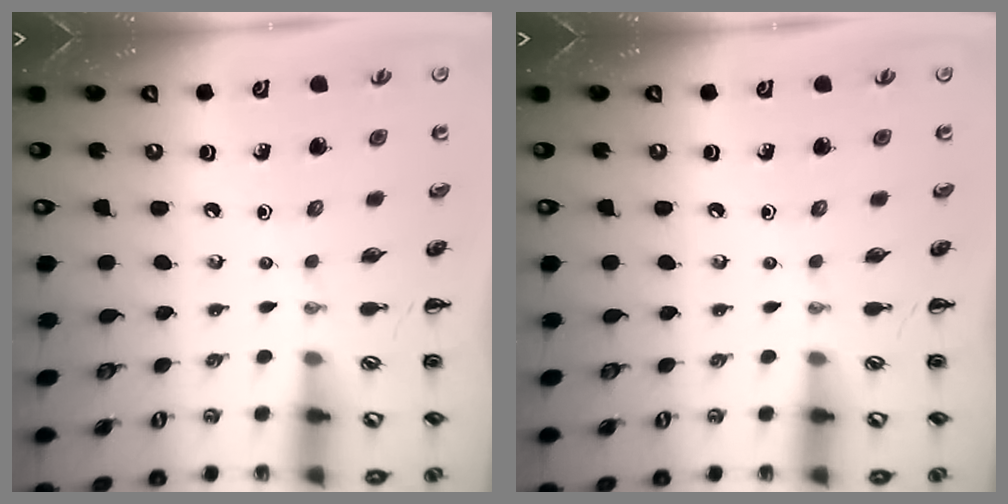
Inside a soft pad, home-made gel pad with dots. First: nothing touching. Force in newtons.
{"total": 0.0}